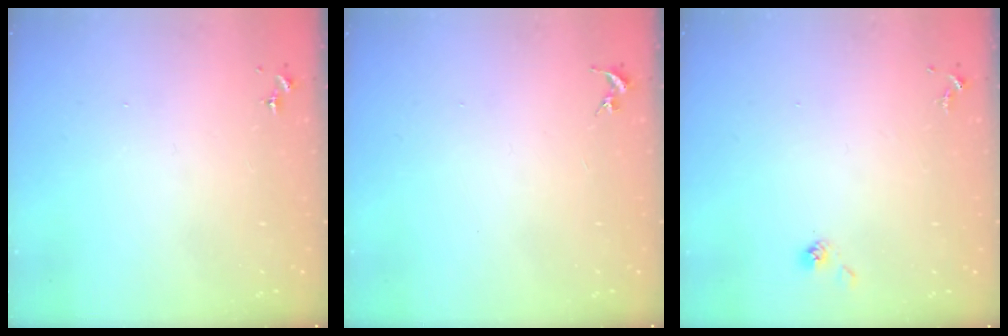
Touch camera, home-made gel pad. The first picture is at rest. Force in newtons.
{"total": 0.0}
{"total": 5.7, "press": 5.7, "slide": 0.3}